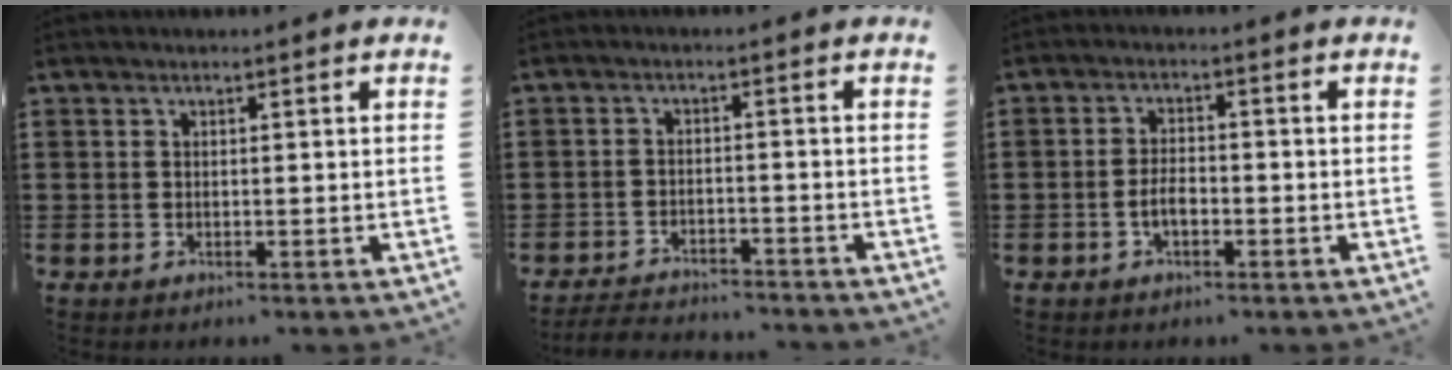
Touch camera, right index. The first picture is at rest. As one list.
[{"total": 1.3, "force": [-1.3, 0.2, 0.0], "torque": [-0.006, 0.002, -0.028]}, {"total": 3.1, "force": [-1.1, 1.5, 2.5], "torque": [-0.061, 0.000, -0.025]}]